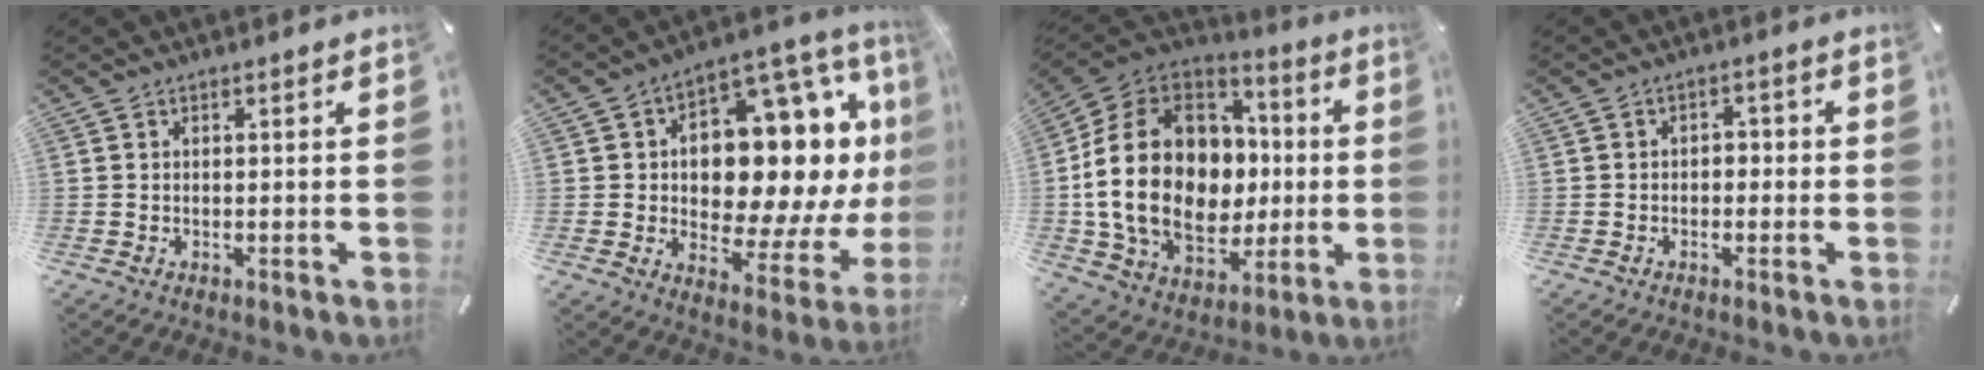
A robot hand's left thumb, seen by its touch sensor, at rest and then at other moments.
{"total": 20.1, "force": [4.4, 12.5, 15.1], "torque": [-0.206, -0.054, 0.071]}
{"total": 22.5, "force": [-1.1, 17.0, 14.6], "torque": [-0.316, 0.005, 0.001]}
{"total": 2.3, "force": [-1.4, 1.5, 1.0], "torque": [-0.019, 0.012, -0.030]}